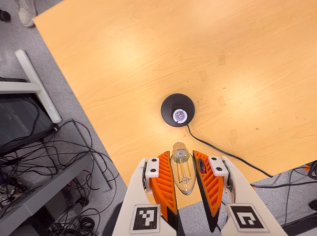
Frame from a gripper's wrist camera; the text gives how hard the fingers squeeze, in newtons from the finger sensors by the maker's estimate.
{"total": 11.4, "left": 11.8, "right": 11.0}